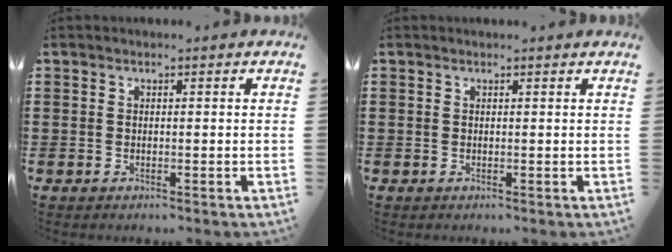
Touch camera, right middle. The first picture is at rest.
{"total": 0.0}